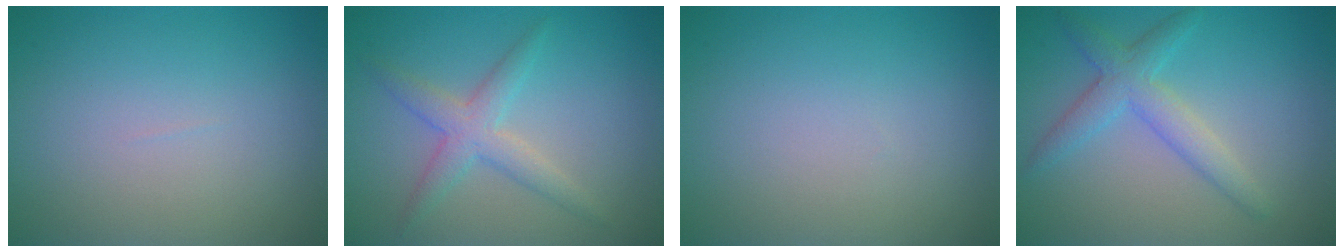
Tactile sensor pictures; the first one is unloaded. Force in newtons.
{"total": 3.0, "press": 3.0, "slide": 0.1}
{"total": 0.0}
{"total": 3.4, "press": 3.4, "slide": 0.1}